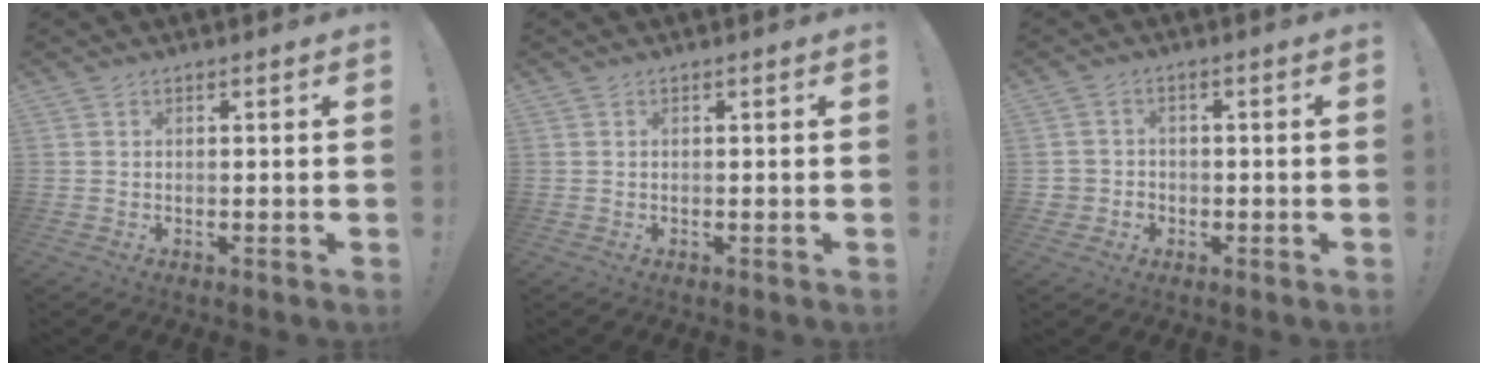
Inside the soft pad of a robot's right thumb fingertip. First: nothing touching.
{"total": 0.0}
{"total": 3.3, "force": [-0.7, 3.0, 1.0], "torque": [-0.014, 0.003, -0.013]}